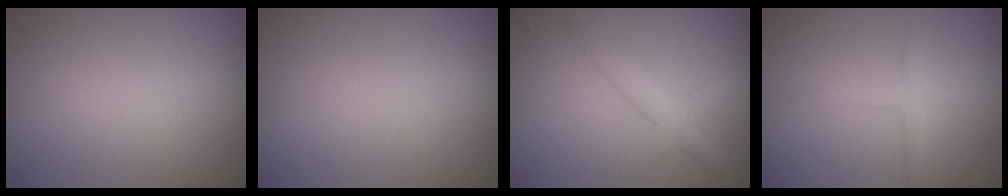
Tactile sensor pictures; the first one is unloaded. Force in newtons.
{"total": 0.0}
{"total": 2.6, "press": 2.6, "slide": 0.1}
{"total": 1.5, "press": 1.5, "slide": 0.1}